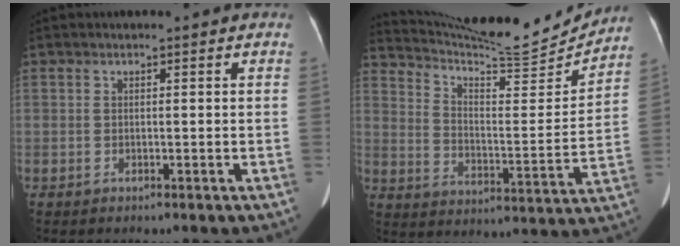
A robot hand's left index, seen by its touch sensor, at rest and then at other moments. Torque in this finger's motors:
{"motor_torque": [0.69, -1.25, 0.02, 0.04]}